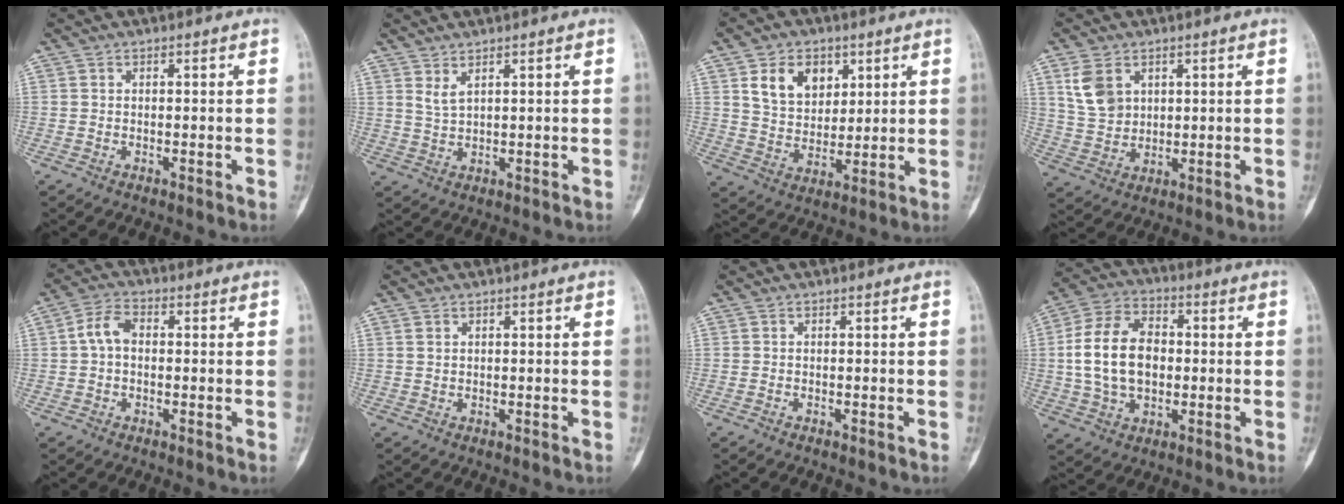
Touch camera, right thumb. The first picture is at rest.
{"total": 2.6, "force": [1.8, 0.6, 1.8], "torque": [-0.038, -0.018, 0.043]}
{"total": 10.4, "force": [4.4, 7.4, 5.8], "torque": [-0.064, -0.024, 0.085]}
{"total": 7.5, "force": [3.3, 5.3, 4.0], "torque": [-0.064, -0.009, 0.077]}
{"total": 4.9, "force": [0.1, 3.3, 3.7], "torque": [-0.067, 0.016, -0.008]}
{"total": 0.8, "force": [0.5, 0.5, 0.3], "torque": [-0.004, 0.001, 0.011]}
{"total": 0.0}
{"total": 14.7, "force": [0.3, 10.0, 10.8], "torque": [-0.190, 0.021, 0.005]}